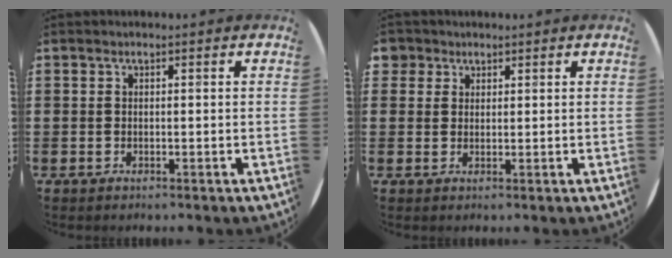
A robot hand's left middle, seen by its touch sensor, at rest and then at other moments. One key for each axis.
{"total": 2.2, "fx": 1.6, "fy": 1.6, "fz": 0.0, "tx": 0.001, "ty": 0.004, "tz": 0.030}